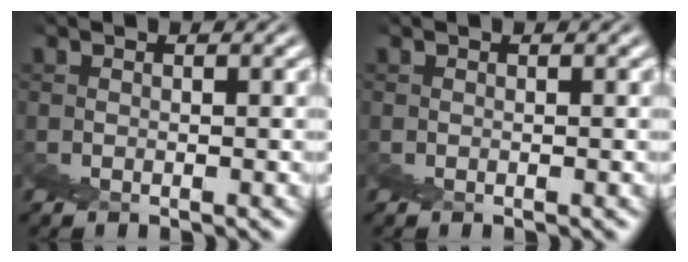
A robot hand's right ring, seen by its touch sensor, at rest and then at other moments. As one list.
[{"total": 0.0}]